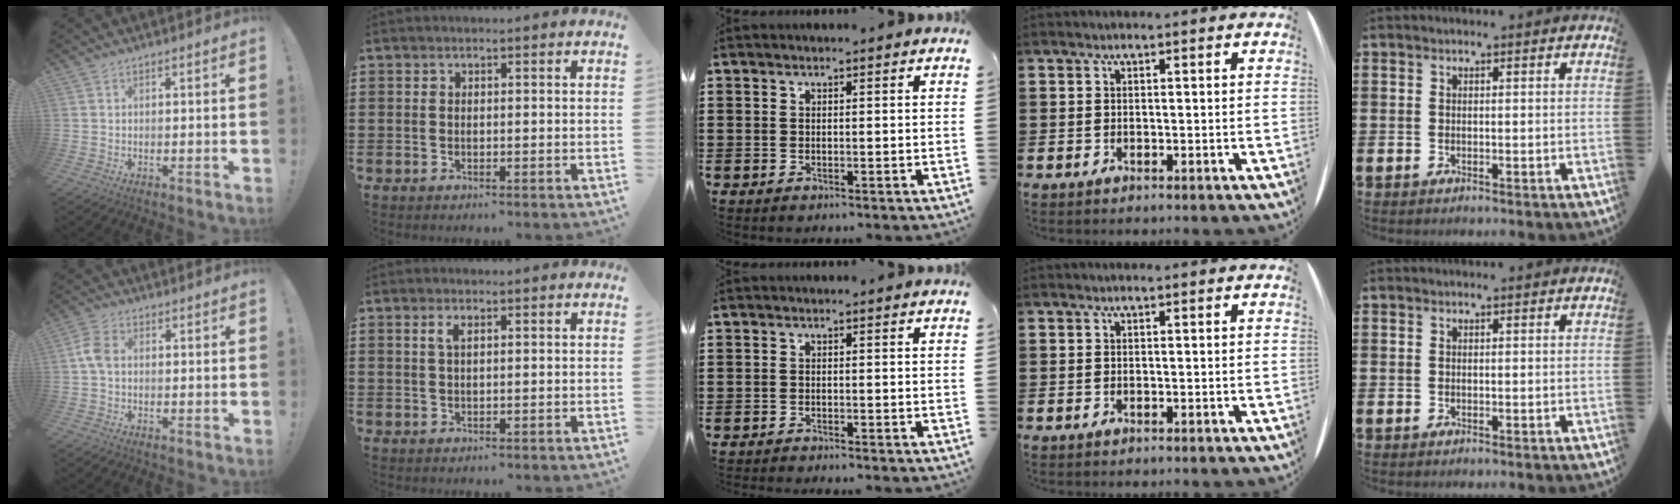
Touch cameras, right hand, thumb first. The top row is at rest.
{"thumb": {"total": 5.6, "force": [0.2, 3.8, 4.1], "torque": [-0.092, 0.013, 0.006]}, "index": {"total": 1.9, "force": [0.8, 0.7, 1.6], "torque": [-0.035, 0.005, 0.012]}, "middle": {"total": 0.9, "force": [-0.8, -0.2, 0.1], "torque": [-0.004, -0.003, -0.016]}}